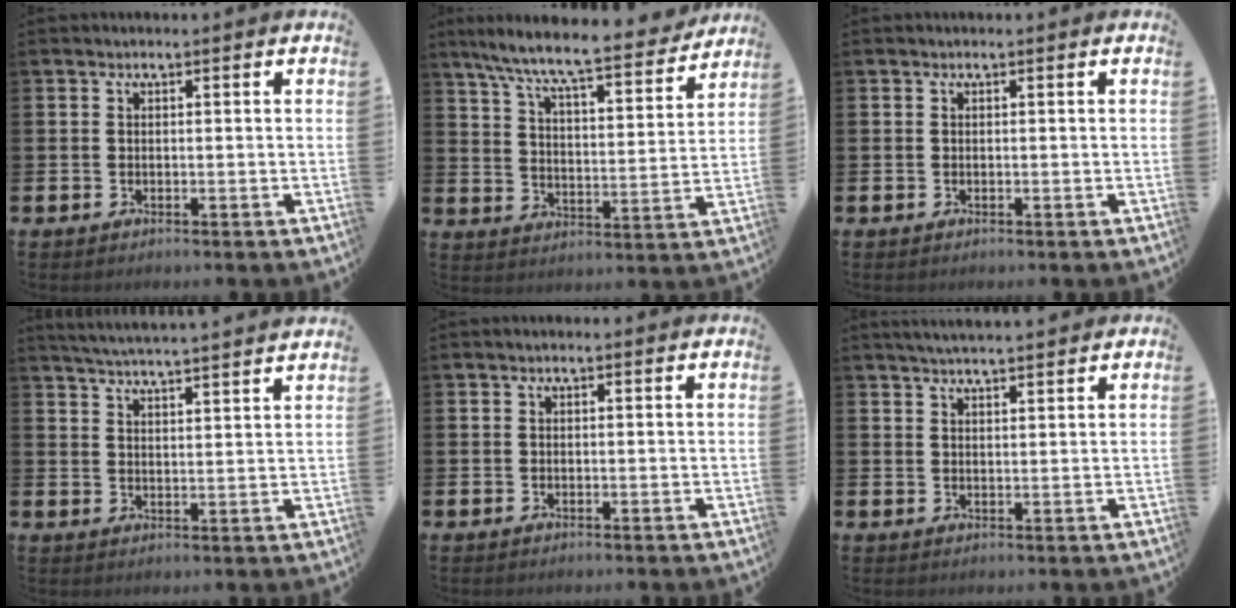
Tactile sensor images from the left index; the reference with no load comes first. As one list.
[{"total": 9.2, "force": [8.3, 0.9, 3.9], "torque": [-0.101, -0.057, 0.138]}, {"total": 0.0}, {"total": 4.9, "force": [4.8, -0.7, 0.4], "torque": [-0.024, -0.033, 0.084]}, {"total": 0.0}, {"total": 3.3, "force": [3.1, 0.3, 0.9], "torque": [-0.018, -0.009, 0.056]}]